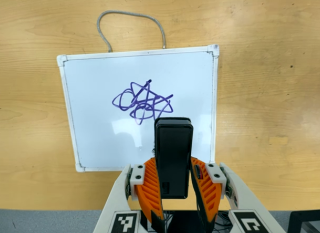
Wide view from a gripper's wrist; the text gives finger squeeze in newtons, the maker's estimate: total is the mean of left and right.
{"total": 5.2, "left": 3.6, "right": 6.7}